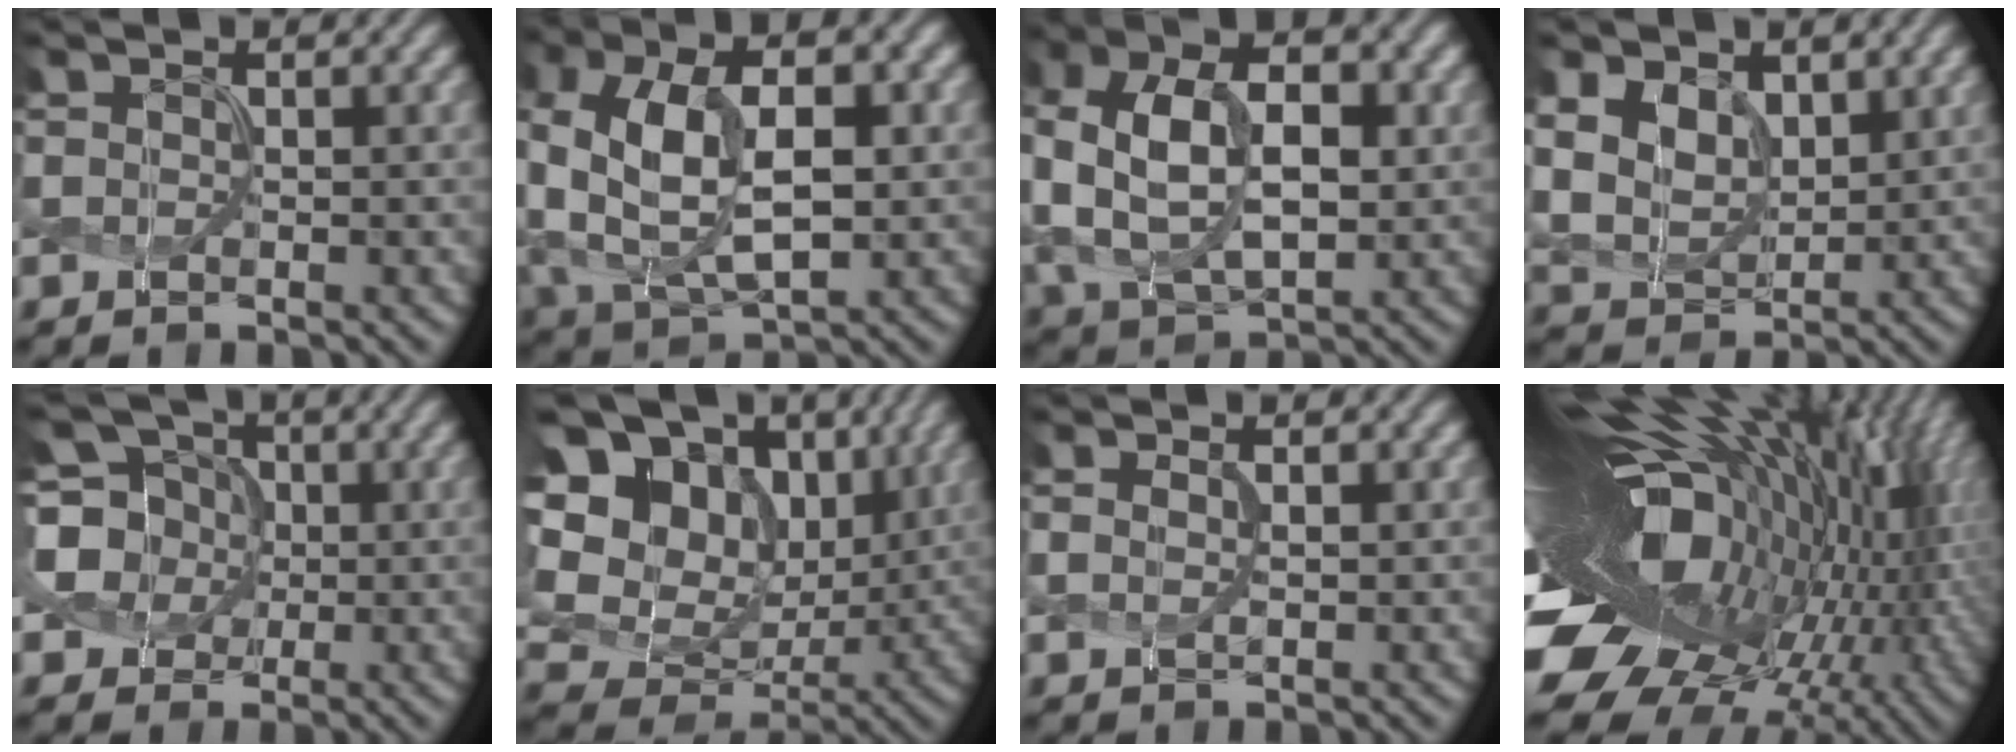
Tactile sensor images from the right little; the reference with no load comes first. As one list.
[{"total": 12.2, "force": [0.1, 7.6, 9.6], "torque": [-0.198, -0.007, 0.004]}, {"total": 11.9, "force": [0.1, 7.7, 9.1], "torque": [-0.187, 0.005, 0.000]}, {"total": 6.0, "force": [2.0, 4.3, 3.7], "torque": [-0.093, -0.008, 0.035]}, {"total": 6.7, "force": [0.0, 6.0, 3.1], "torque": [-0.061, 0.020, -0.024]}, {"total": 18.5, "force": [5.5, 14.2, 10.5], "torque": [-0.238, 0.023, 0.119]}, {"total": 1.1, "force": [0.2, 0.4, 1.0], "torque": [-0.016, -0.004, 0.007]}, {"total": 20.1, "force": [-0.3, 11.4, 16.6], "torque": [-0.291, -0.018, -0.010]}]